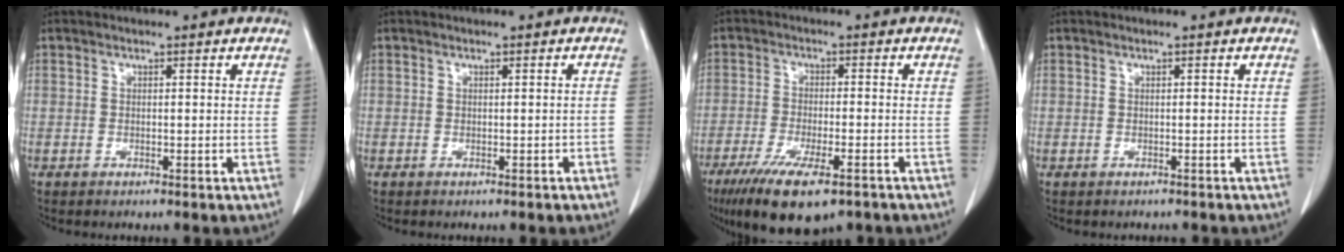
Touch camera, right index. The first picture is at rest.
{"total": 0.6, "force": [-0.3, 0.4, 0.4], "torque": [-0.003, 0.003, -0.003]}
{"total": 12.9, "force": [-8.6, 3.2, 9.1], "torque": [-0.154, -0.029, -0.136]}
{"total": 1.0, "force": [-0.7, 0.7, 0.0], "torque": [0.000, 0.004, -0.009]}